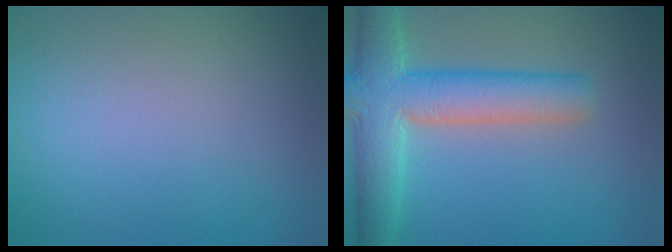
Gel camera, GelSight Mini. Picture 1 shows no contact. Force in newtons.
{"total": 7.6, "press": 7.6, "slide": 0.4}